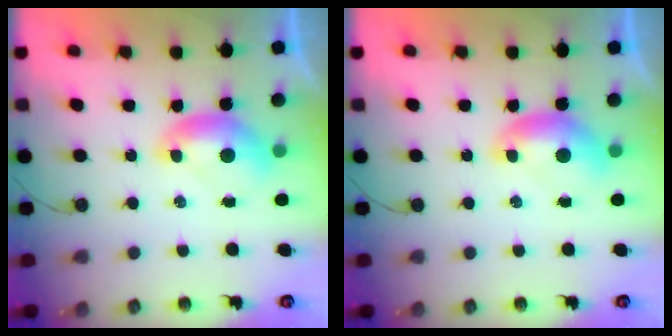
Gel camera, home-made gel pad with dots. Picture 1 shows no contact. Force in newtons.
{"total": 0.6, "press": 0.6, "slide": 0.2}